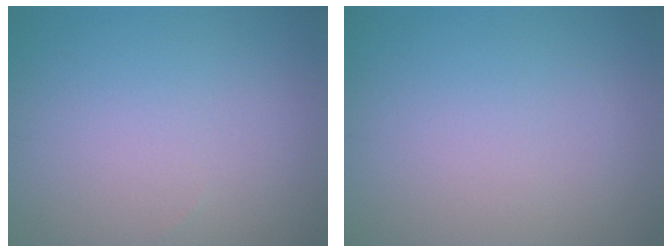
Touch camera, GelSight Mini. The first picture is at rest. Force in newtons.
{"total": 0.0}